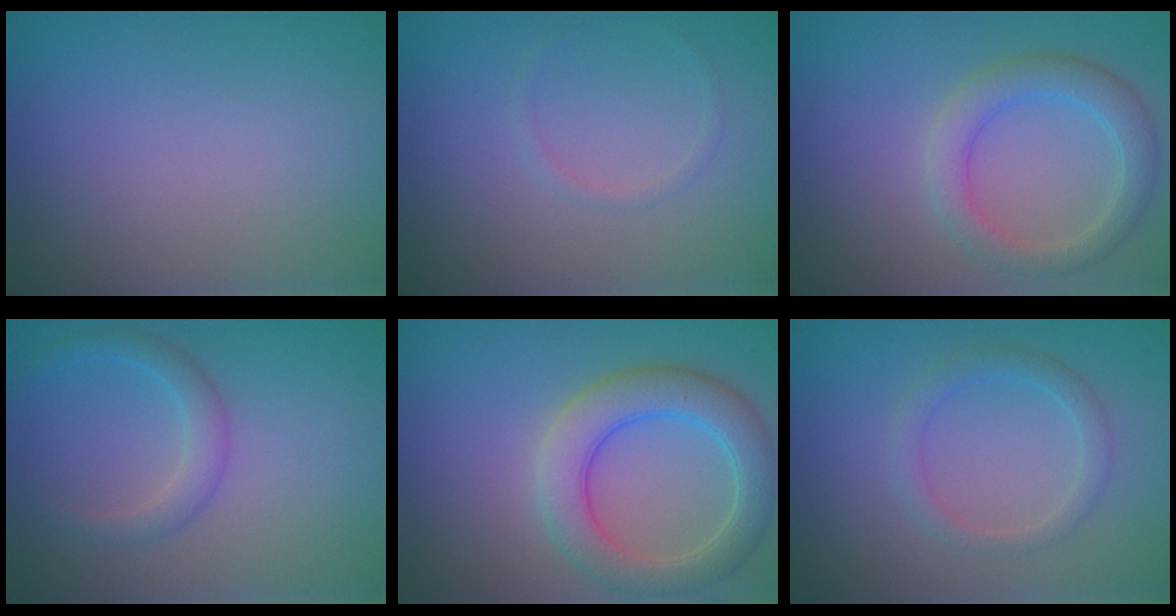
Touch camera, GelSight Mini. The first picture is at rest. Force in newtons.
{"total": 0.7, "press": 0.7, "slide": 0.1}
{"total": 3.7, "press": 3.7, "slide": 0.1}
{"total": 2.2, "press": 2.2, "slide": 0.0}
{"total": 5.6, "press": 5.6, "slide": 0.7}
{"total": 2.0, "press": 1.9, "slide": 0.1}